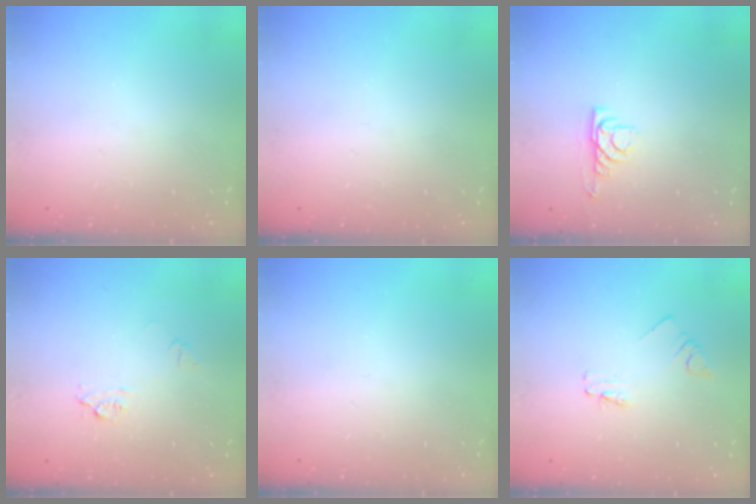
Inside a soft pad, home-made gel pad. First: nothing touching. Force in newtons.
{"total": 0.0}
{"total": 5.0, "press": 4.9, "slide": 0.7}
{"total": 6.0, "press": 5.9, "slide": 0.5}
{"total": 0.0}
{"total": 1.6, "press": 1.6, "slide": 0.2}